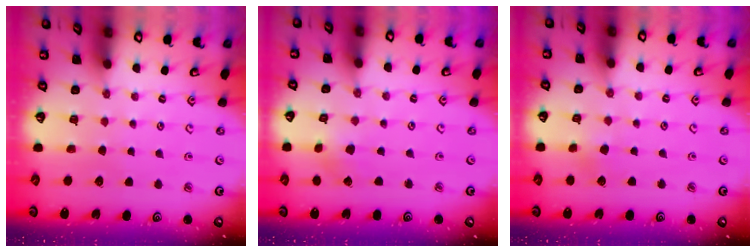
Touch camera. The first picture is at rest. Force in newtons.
{"total": 2.1, "press": 2.1, "slide": 0.2}
{"total": 1.9, "press": 1.9, "slide": 0.2}